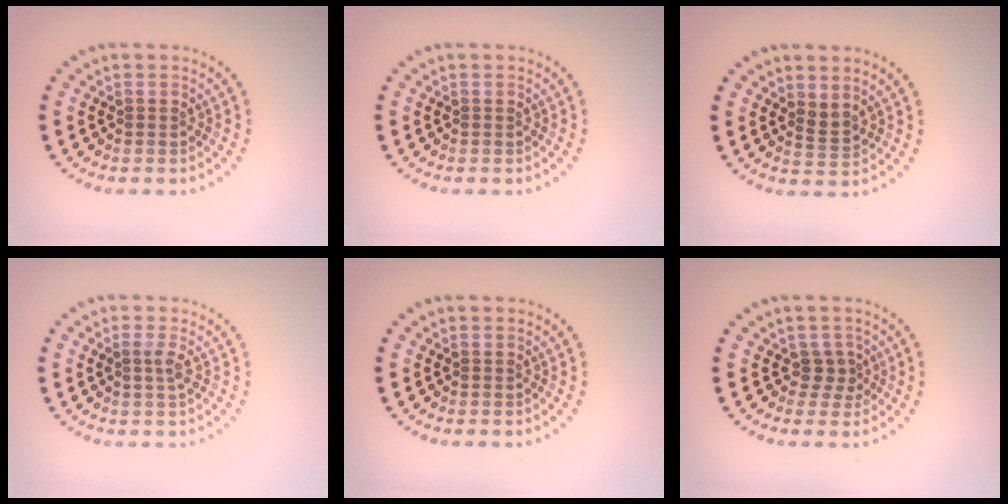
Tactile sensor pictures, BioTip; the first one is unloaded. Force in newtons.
{"total": 0.0}
{"total": 1.4, "press": 1.1, "slide": 0.8}
{"total": 1.1, "press": 0.8, "slide": 0.7}
{"total": 0.0}
{"total": 1.7, "press": 1.1, "slide": 1.3}